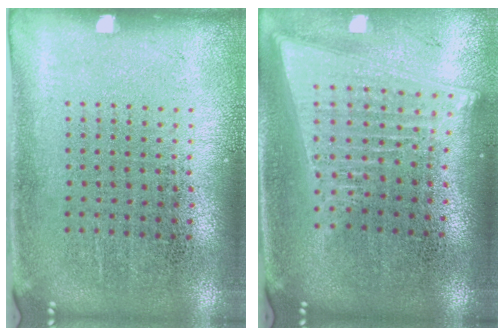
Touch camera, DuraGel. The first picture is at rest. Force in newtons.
{"total": 2.1, "press": 1.8, "slide": 1.1}